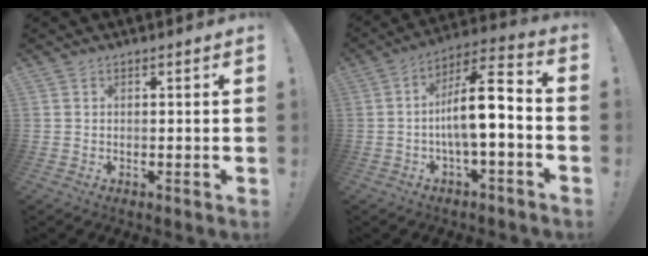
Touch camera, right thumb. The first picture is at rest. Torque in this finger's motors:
{"motor_torque": [0.39, 0.47, 1.38, -0.41, 0.14]}